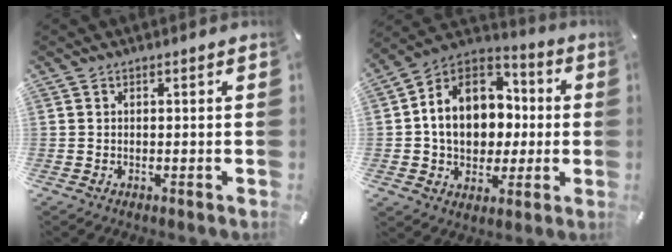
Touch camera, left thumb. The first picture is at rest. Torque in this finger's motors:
{"motor_torque": [1.49, 3.52, 0.69, 0.08, 0.20]}